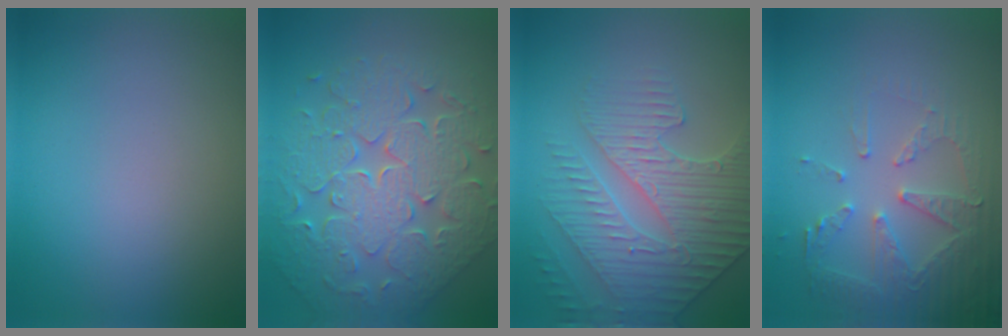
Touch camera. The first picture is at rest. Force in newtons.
{"total": 9.3, "press": 6.8, "slide": 6.3}
{"total": 4.5, "press": 4.5, "slide": 0.4}
{"total": 5.2, "press": 3.8, "slide": 3.5}